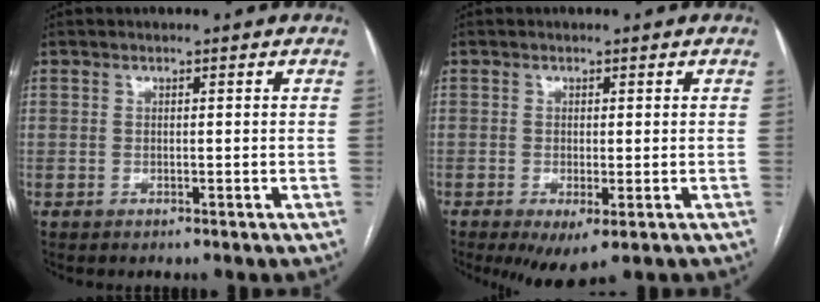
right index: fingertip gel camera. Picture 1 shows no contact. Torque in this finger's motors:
{"motor_torque": [1.19, -0.90, 0.44, 0.10]}